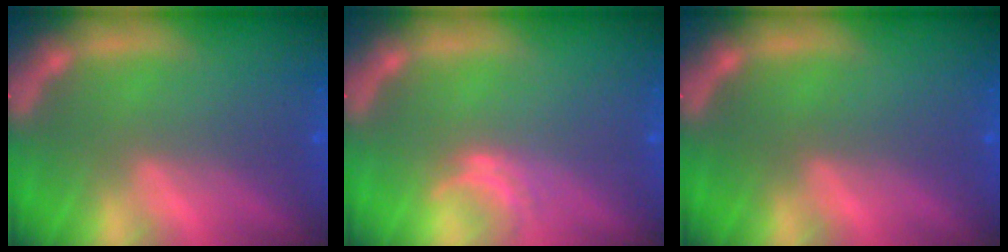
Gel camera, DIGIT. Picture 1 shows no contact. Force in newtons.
{"total": 1.5}
{"total": 0.0}